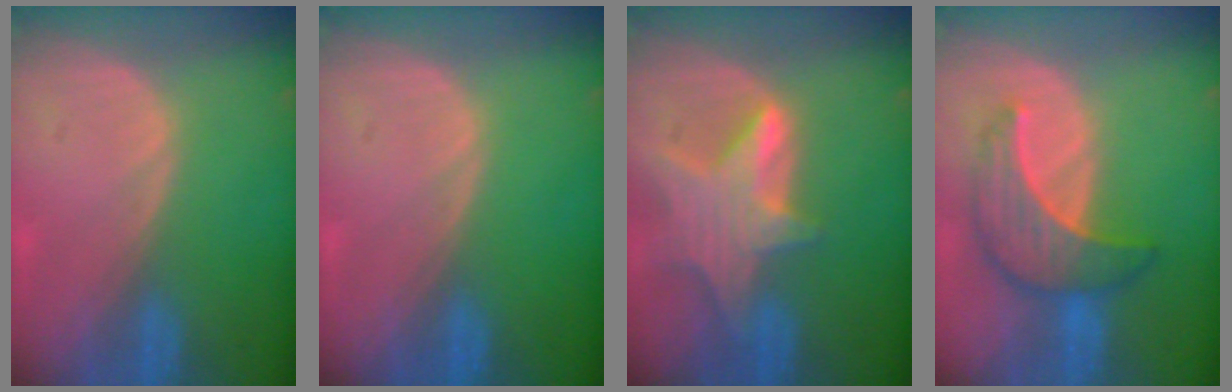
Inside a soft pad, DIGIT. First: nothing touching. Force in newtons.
{"total": 0.0}
{"total": 8.0, "press": 7.2, "slide": 3.4}
{"total": 7.5, "press": 7.5, "slide": 0.3}